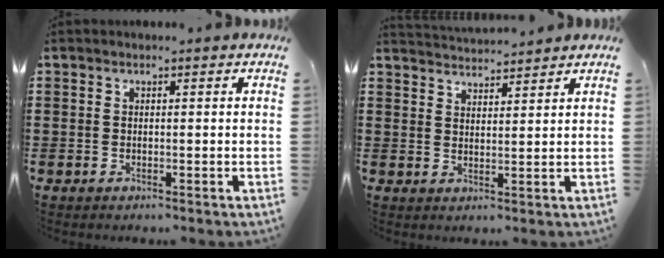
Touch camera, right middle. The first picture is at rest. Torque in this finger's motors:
{"motor_torque": [0.00, 0.00, 0.00, -0.01]}